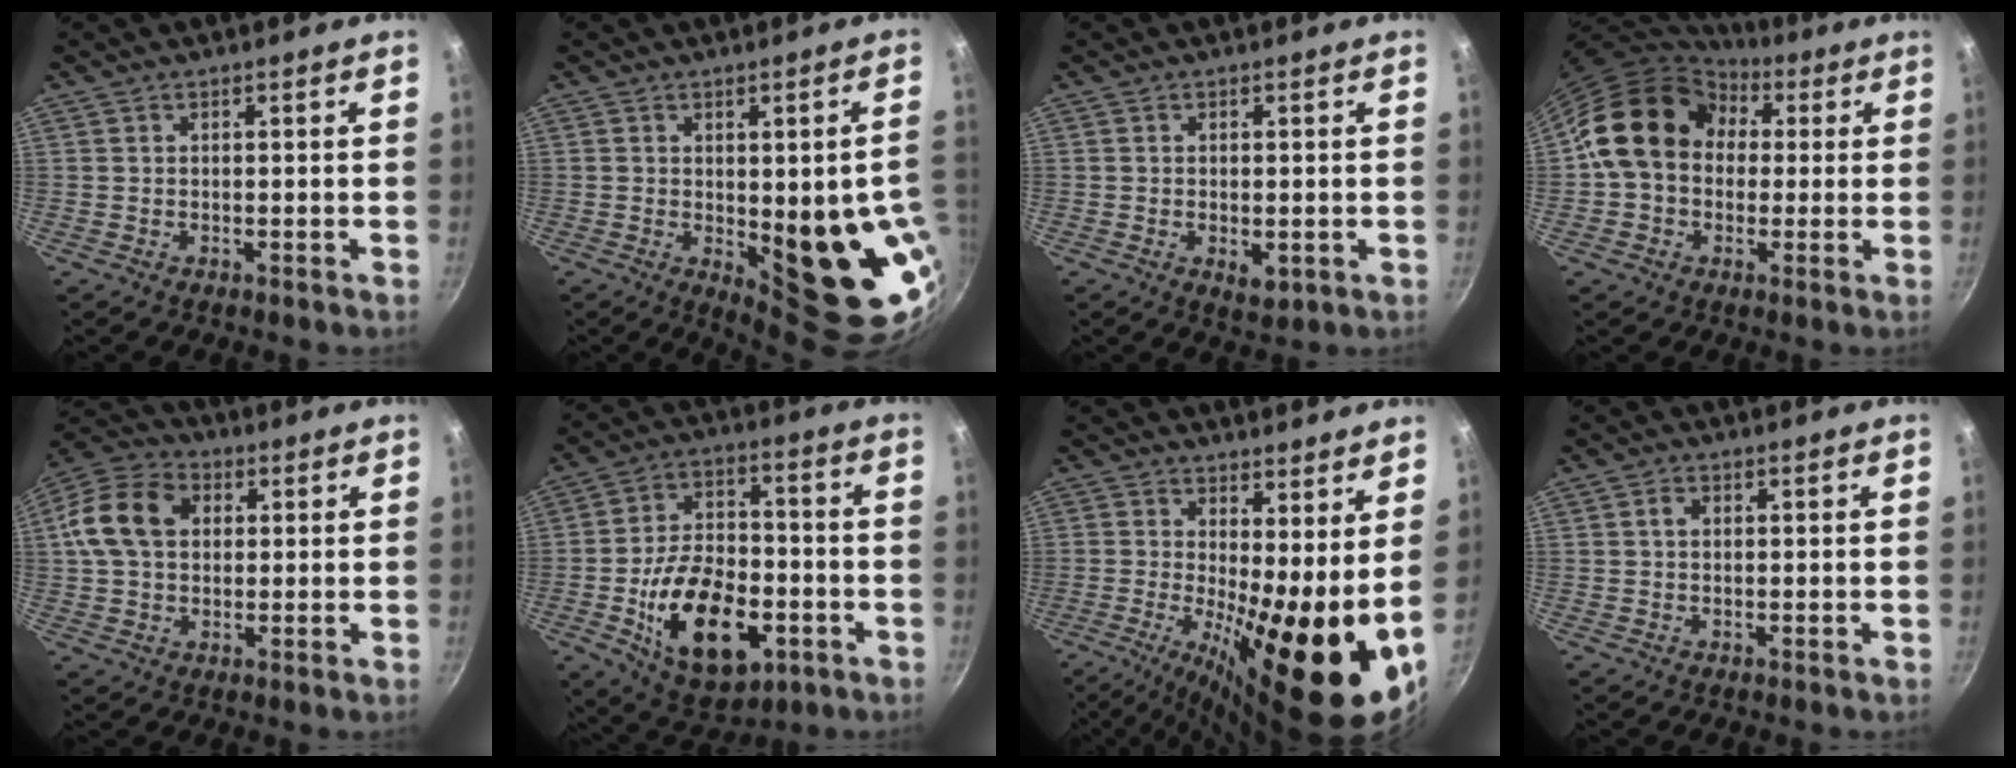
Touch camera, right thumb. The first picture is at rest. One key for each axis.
{"total": 16.7, "fx": -1.9, "fy": 6.1, "fz": 15.5, "tx": -0.159, "ty": -0.021, "tz": -0.010}
{"total": 3.2, "fx": -0.7, "fy": 1.7, "fz": 2.6, "tx": -0.040, "ty": -0.012, "tz": -0.006}
{"total": 16.5, "fx": 2.9, "fy": 13.1, "fz": 9.5, "tx": -0.134, "ty": 0.035, "tz": 0.035}
{"total": 13.1, "fx": 2.4, "fy": 9.7, "fz": 8.4, "tx": -0.140, "ty": 0.021, "tz": 0.027}
{"total": 20.6, "fx": -6.3, "fy": 12.0, "fz": 15.6, "tx": -0.236, "ty": 0.028, "tz": -0.091}
{"total": 15.4, "fx": -0.4, "fy": 4.2, "fz": 14.8, "tx": -0.219, "ty": -0.018, "tz": -0.008}
{"total": 1.6, "fx": 0.3, "fy": 1.1, "fz": 1.1, "tx": -0.018, "ty": 0.005, "tz": 0.003}